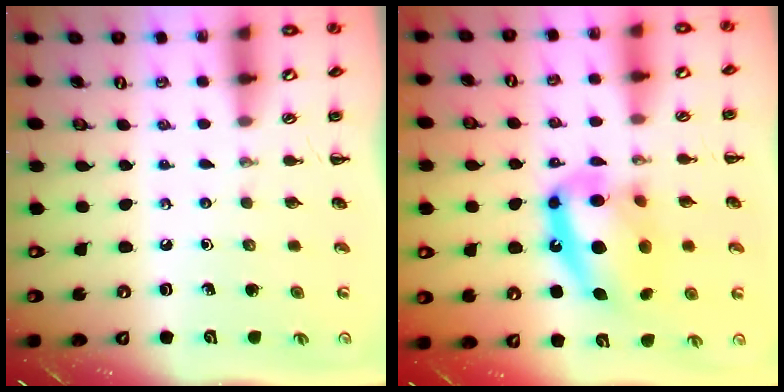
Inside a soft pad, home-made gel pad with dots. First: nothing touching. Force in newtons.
{"total": 16.8, "press": 16.2, "slide": 4.4}